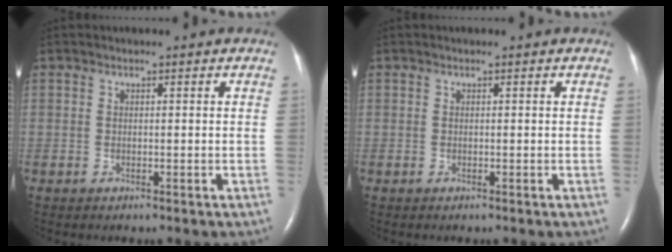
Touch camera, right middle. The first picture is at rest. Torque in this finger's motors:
{"motor_torque": [-0.01, -0.02, 0.00, 0.00]}